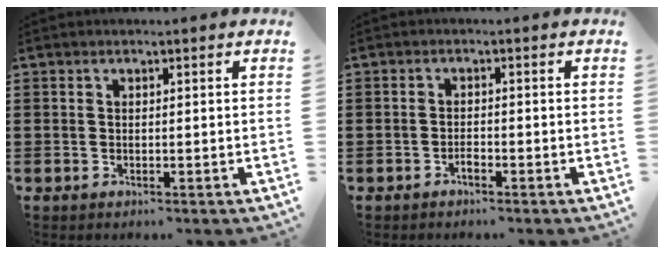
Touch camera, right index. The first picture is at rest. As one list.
[{"total": 1.2, "force": [-1.0, 0.4, 0.6], "torque": [-0.015, -0.002, -0.018]}]